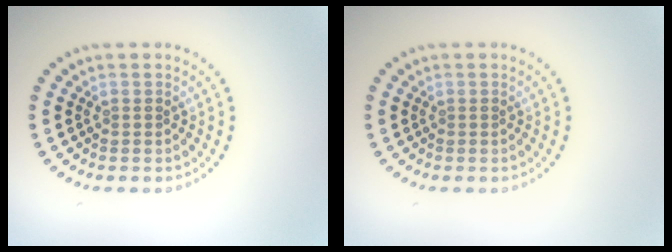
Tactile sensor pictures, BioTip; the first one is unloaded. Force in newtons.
{"total": 0.0}